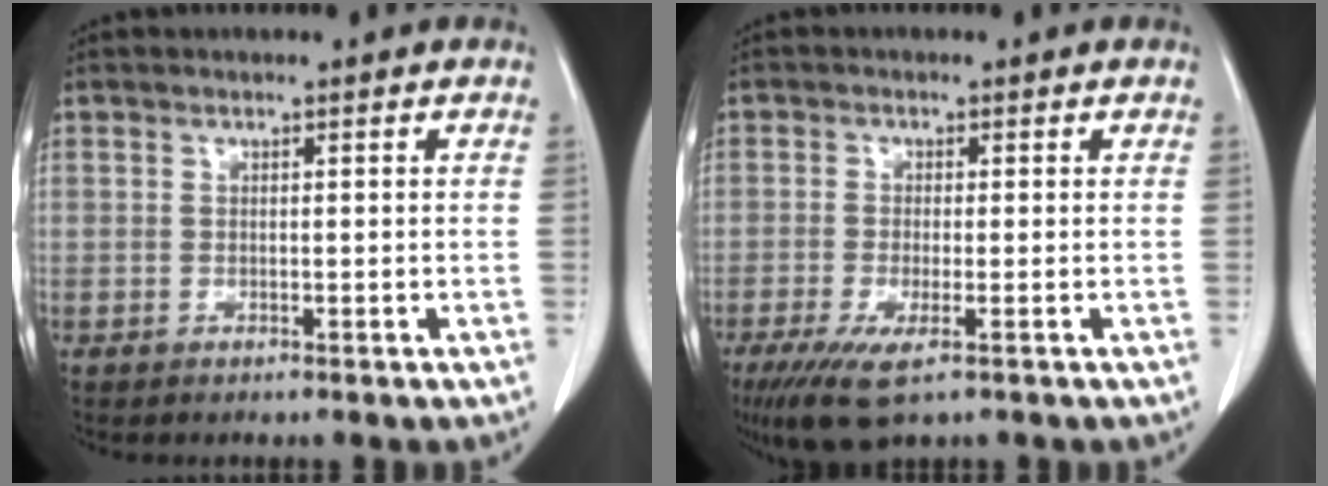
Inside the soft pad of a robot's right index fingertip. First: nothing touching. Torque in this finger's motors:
{"motor_torque": [0.70, -0.58, 0.37, 0.08]}